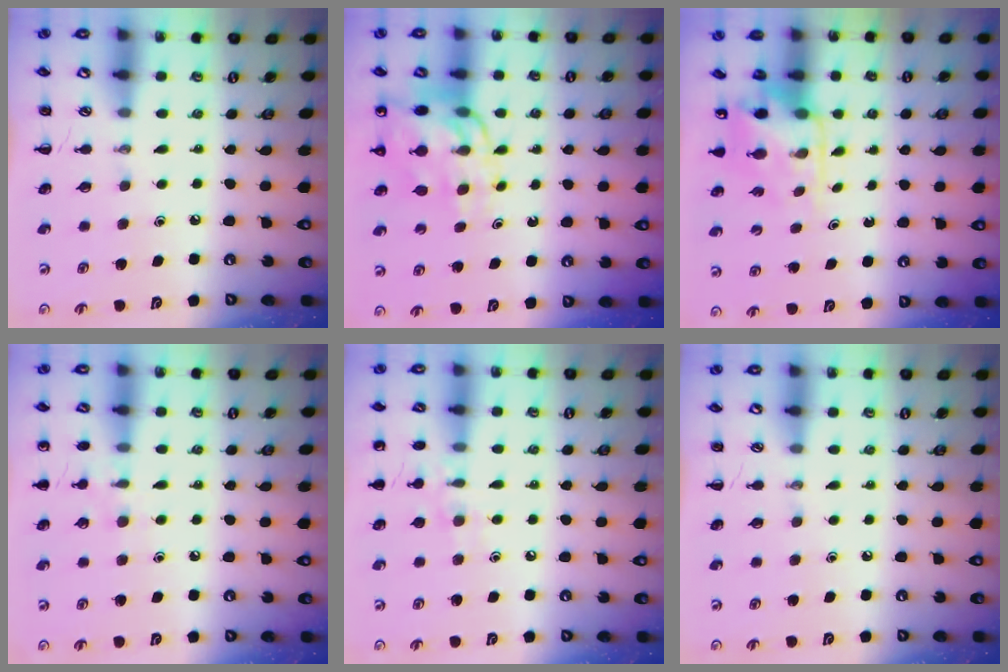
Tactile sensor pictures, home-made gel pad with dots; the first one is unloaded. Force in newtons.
{"total": 13.5, "press": 13.1, "slide": 3.0}
{"total": 4.3, "press": 4.2, "slide": 0.7}
{"total": 6.7, "press": 6.4, "slide": 1.8}
{"total": 8.2, "press": 7.9, "slide": 2.1}
{"total": 0.0}